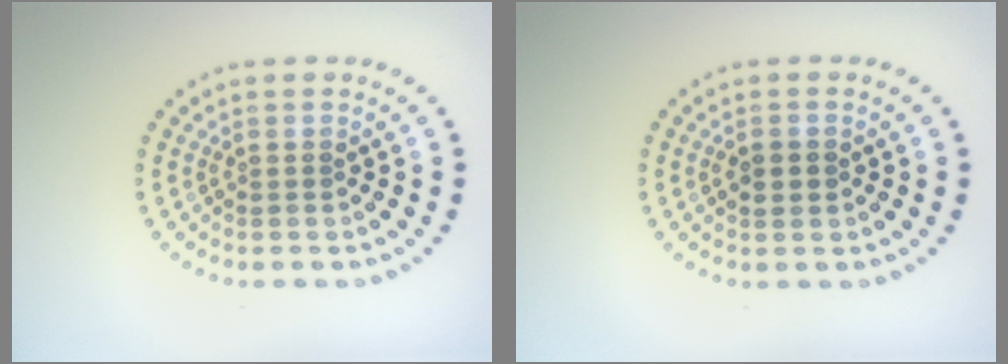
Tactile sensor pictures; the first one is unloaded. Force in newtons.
{"total": 2.2, "press": 2.2, "slide": 0.2}